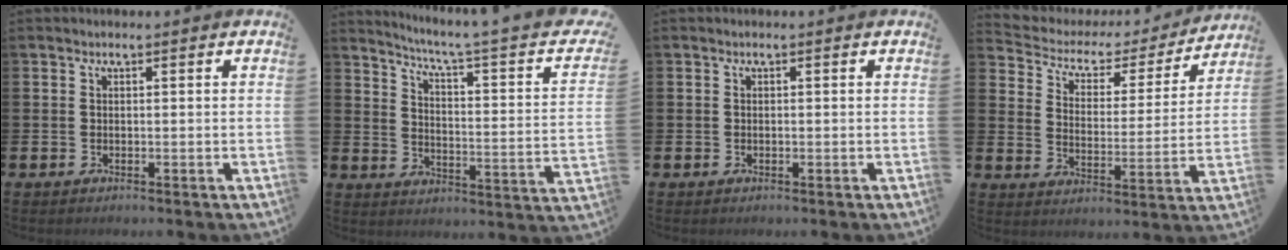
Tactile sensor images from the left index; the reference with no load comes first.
{"total": 5.0, "force": [3.5, -0.4, 3.6], "torque": [-0.072, -0.041, 0.044]}
{"total": 0.0}
{"total": 4.6, "force": [3.7, 2.5, 1.2], "torque": [-0.049, -0.026, 0.053]}